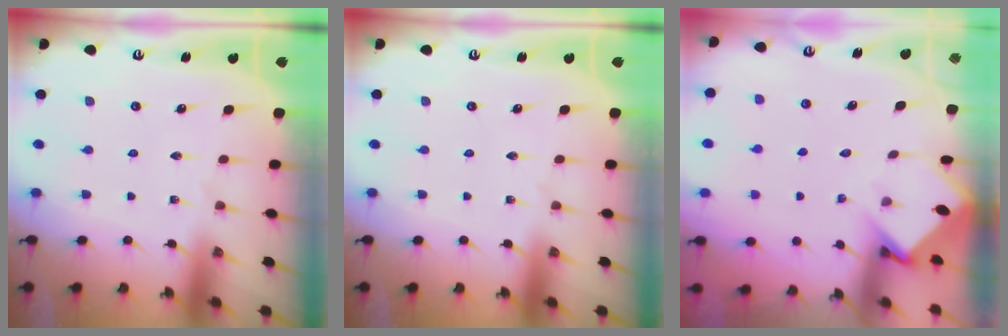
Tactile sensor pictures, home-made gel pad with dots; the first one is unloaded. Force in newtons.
{"total": 0.0}
{"total": 3.7, "press": 3.7, "slide": 0.3}